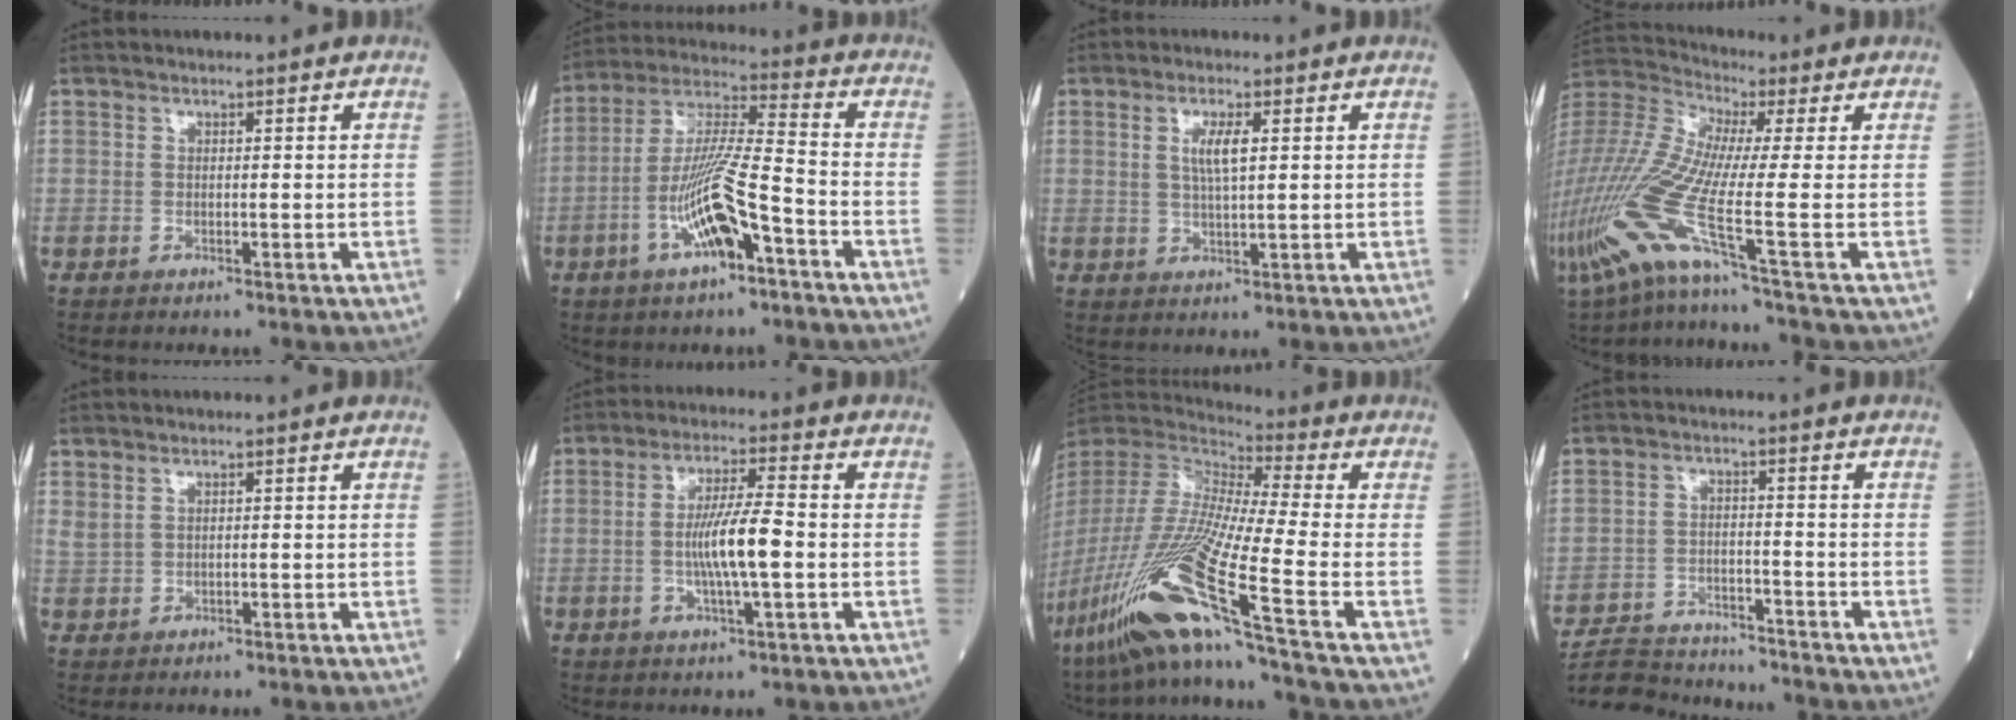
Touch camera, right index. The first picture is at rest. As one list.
[{"total": 12.5, "force": [-5.1, 1.7, 11.3], "torque": [-0.225, 0.001, -0.092]}, {"total": 3.8, "force": [1.1, 0.5, 3.6], "torque": [-0.071, 0.000, 0.021]}, {"total": 16.6, "force": [-6.9, -0.9, 15.0], "torque": [-0.346, -0.024, -0.143]}, {"total": 1.3, "force": [1.0, 0.3, 0.8], "torque": [-0.022, 0.002, 0.029]}, {"total": 8.0, "force": [-0.9, 0.5, 7.9], "torque": [-0.150, 0.000, -0.020]}, {"total": 23.9, "force": [-12.6, -1.1, 20.2], "torque": [-0.444, -0.060, -0.243]}, {"total": 10.7, "force": [-10.4, 1.8, 1.7], "torque": [-0.033, 0.009, -0.167]}]